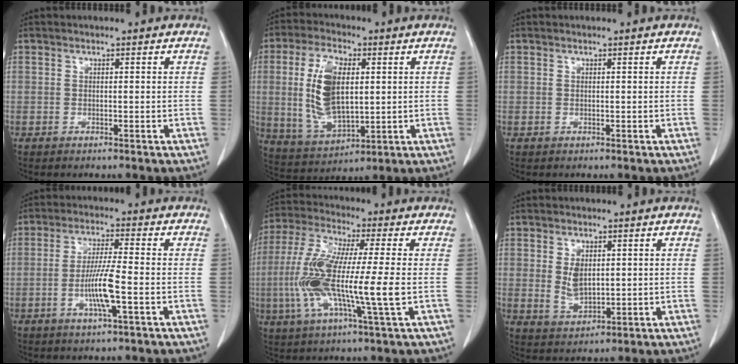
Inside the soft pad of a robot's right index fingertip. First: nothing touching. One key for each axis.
{"total": 12.8, "fx": 1.4, "fy": 5.7, "fz": 11.3, "tx": -0.243, "ty": 0.004, "tz": 0.034}
{"total": 0.0}
{"total": 7.3, "fx": -2.2, "fy": 0.2, "fz": 7.0, "tx": -0.136, "ty": -0.003, "tz": -0.040}
{"total": 15.2, "fx": -2.2, "fy": 0.9, "fz": 15.1, "tx": -0.308, "ty": -0.012, "tz": -0.048}
{"total": 5.1, "fx": 0.7, "fy": 3.1, "fz": 4.1, "tx": -0.081, "ty": 0.003, "tz": 0.025}